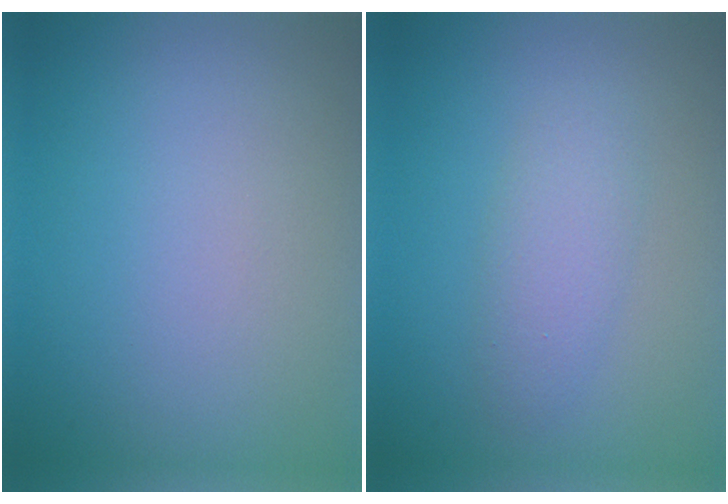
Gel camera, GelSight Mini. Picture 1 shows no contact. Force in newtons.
{"total": 2.5, "press": 2.5, "slide": 0.1}